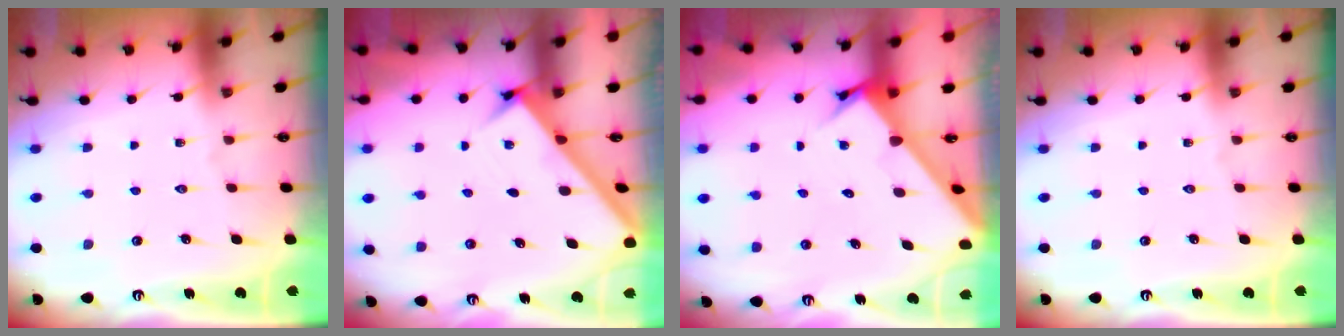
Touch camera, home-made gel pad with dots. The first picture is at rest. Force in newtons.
{"total": 2.4, "press": 2.4, "slide": 0.3}
{"total": 2.9, "press": 2.9, "slide": 0.2}
{"total": 0.0}